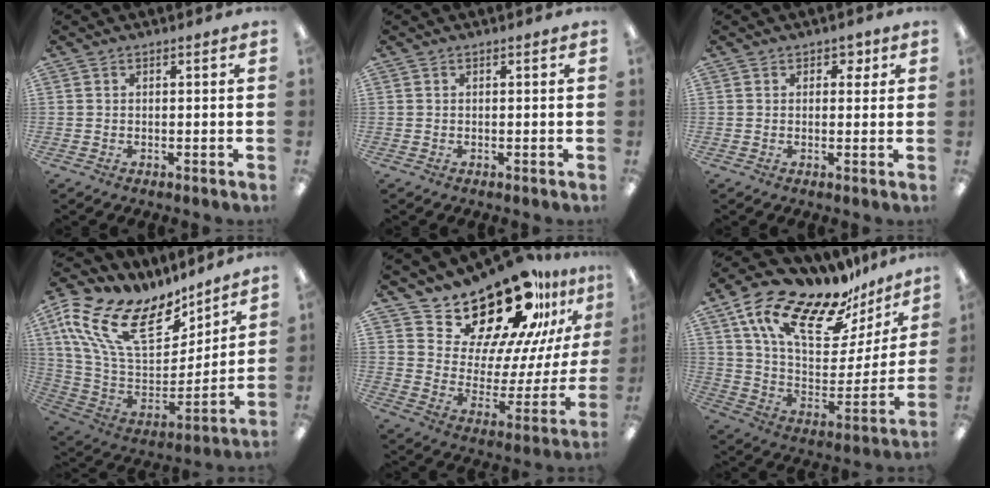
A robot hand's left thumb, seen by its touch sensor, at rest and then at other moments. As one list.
[{"total": 0.0}, {"total": 2.7, "force": [1.3, 2.1, 1.2], "torque": [-0.001, -0.003, 0.017]}, {"total": 21.9, "force": [12.3, 12.0, 13.6], "torque": [-0.275, -0.075, 0.222]}, {"total": 24.0, "force": [20.2, 8.7, 9.7], "torque": [-0.143, -0.156, 0.346]}, {"total": 21.5, "force": [16.2, 8.1, 11.6], "torque": [-0.199, -0.112, 0.276]}]